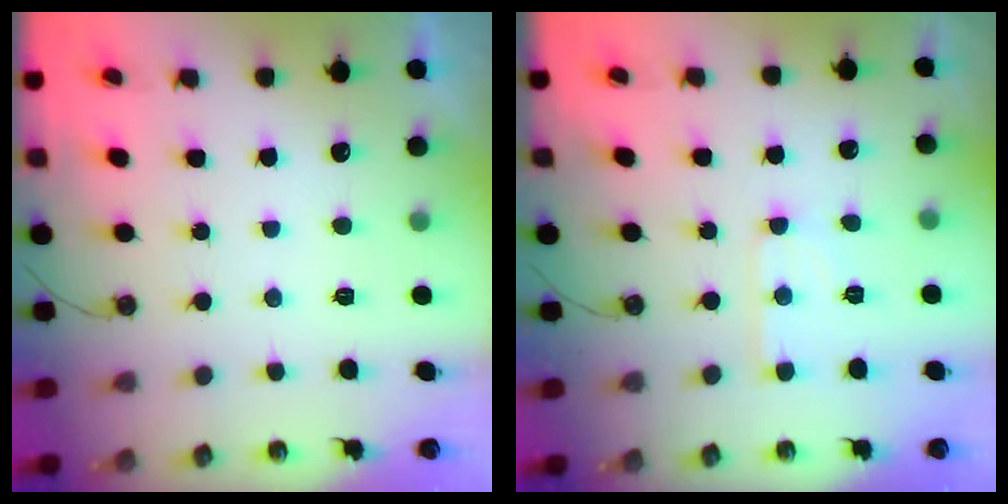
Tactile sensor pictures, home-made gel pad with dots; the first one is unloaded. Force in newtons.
{"total": 5.1, "press": 5.0, "slide": 0.3}